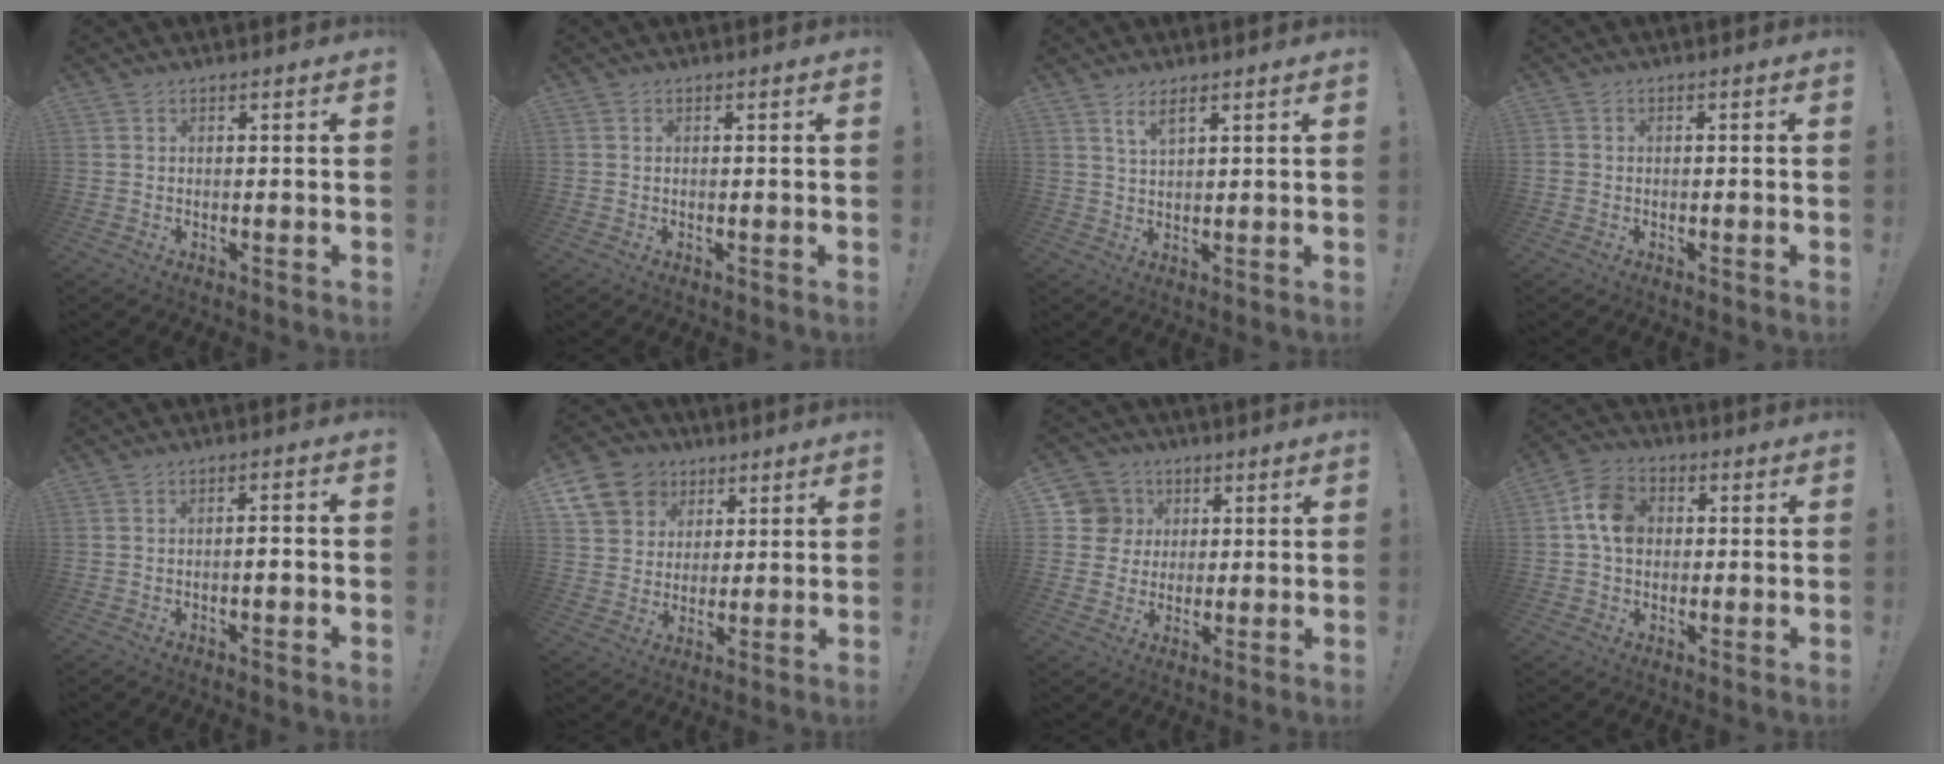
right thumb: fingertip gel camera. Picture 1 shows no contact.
{"total": 0.5, "force": [0.4, 0.4, -0.2], "torque": [0.003, 0.002, 0.006]}
{"total": 3.8, "force": [2.5, 0.9, 2.8], "torque": [-0.043, -0.013, 0.041]}
{"total": 1.1, "force": [-0.9, 0.7, 0.3], "torque": [-0.003, 0.003, -0.015]}
{"total": 2.5, "force": [-1.1, 0.2, 2.3], "torque": [-0.038, 0.000, -0.020]}
{"total": 12.5, "force": [5.4, 10.4, 4.3], "torque": [-0.064, -0.025, 0.111]}
{"total": 9.1, "force": [1.7, 8.7, 1.8], "torque": [-0.017, -0.002, 0.038]}
{"total": 10.5, "force": [1.2, 8.2, 6.5], "torque": [-0.113, 0.021, 0.029]}